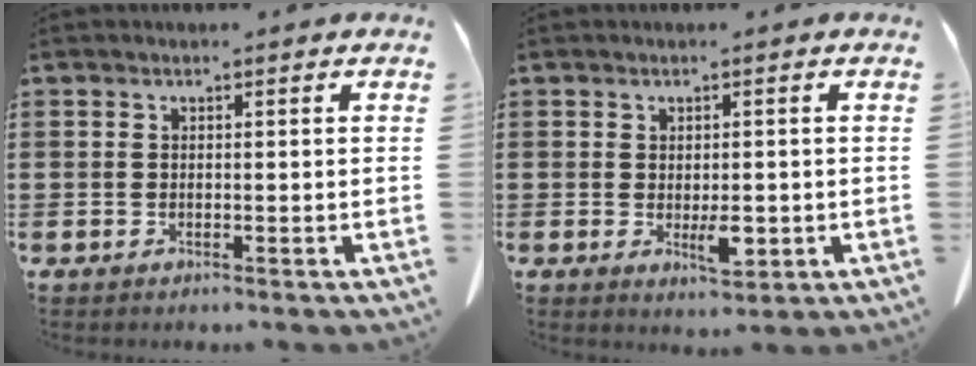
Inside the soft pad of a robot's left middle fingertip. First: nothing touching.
{"total": 3.5, "force": [-0.5, 1.5, 3.1], "torque": [-0.045, -0.001, -0.007]}